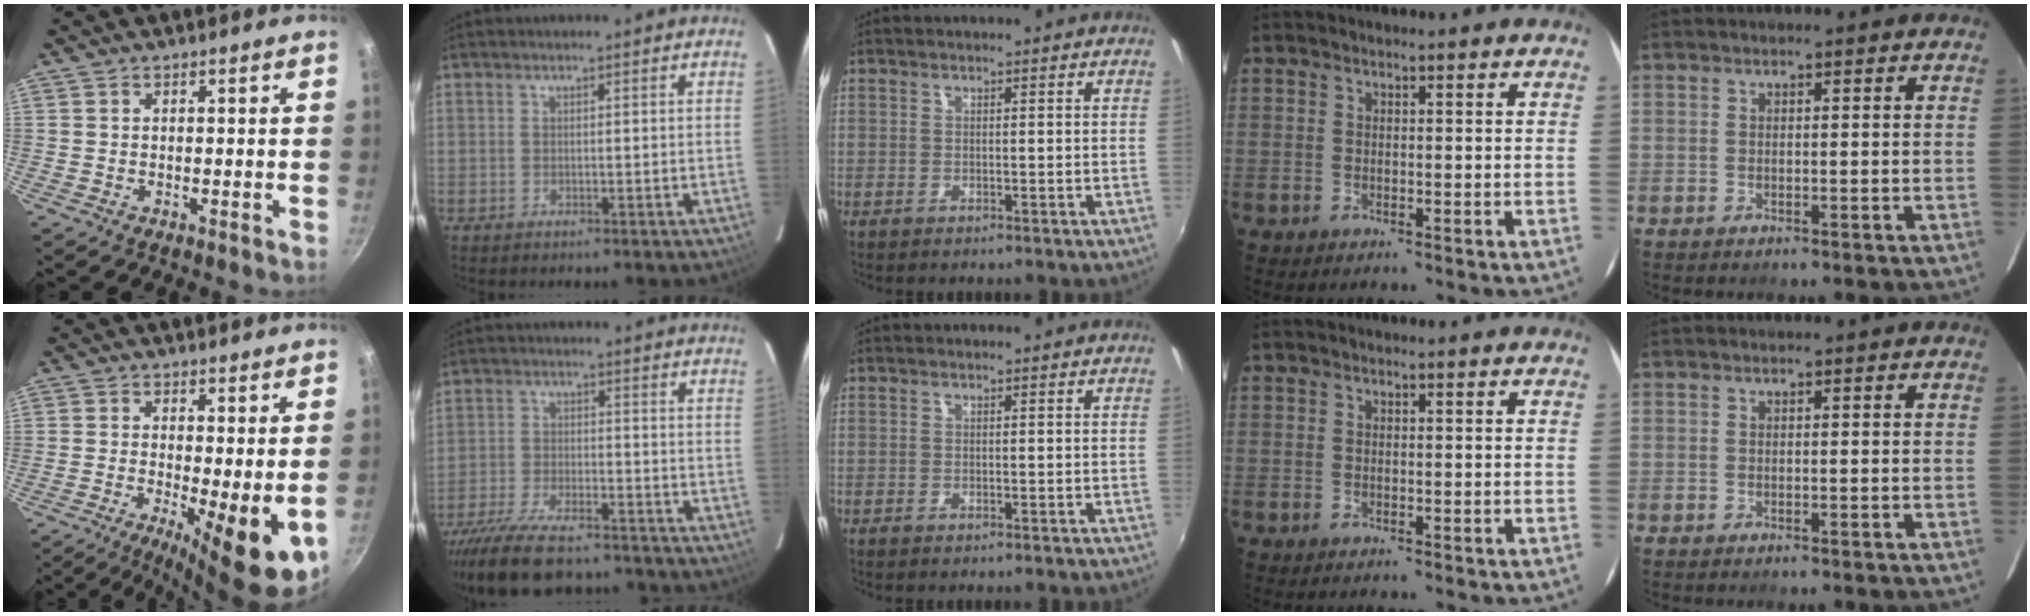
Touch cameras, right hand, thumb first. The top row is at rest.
{"thumb": {"total": 10.1, "force": [-1.4, 2.5, 9.7], "torque": [-0.139, -0.009, -0.016]}, "index": {"total": 15.4, "force": [-12.8, 4.9, 7.1], "torque": [-0.156, -0.019, -0.213]}}